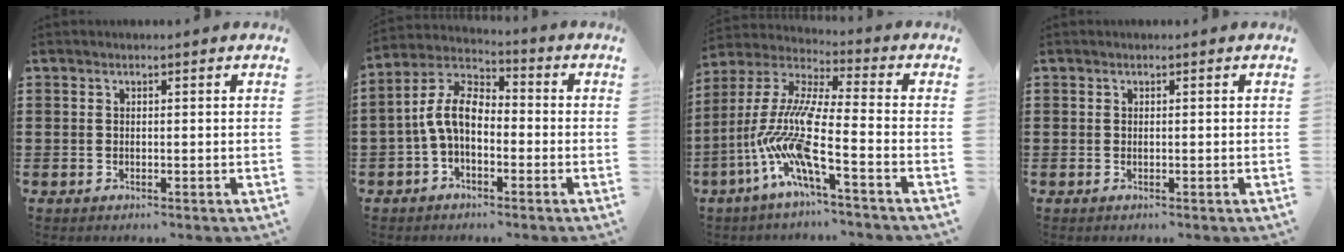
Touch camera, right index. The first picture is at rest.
{"total": 8.0, "force": [-1.1, 4.3, 6.6], "torque": [-0.166, -0.005, -0.031]}
{"total": 12.3, "force": [-6.2, 1.6, 10.4], "torque": [-0.253, -0.032, -0.139]}
{"total": 0.0}